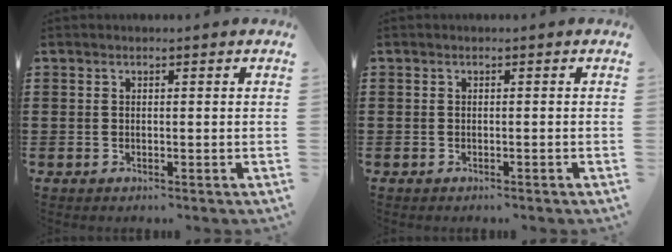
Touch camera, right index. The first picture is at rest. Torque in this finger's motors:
{"motor_torque": [-0.19, -0.15, -0.35, -0.21]}